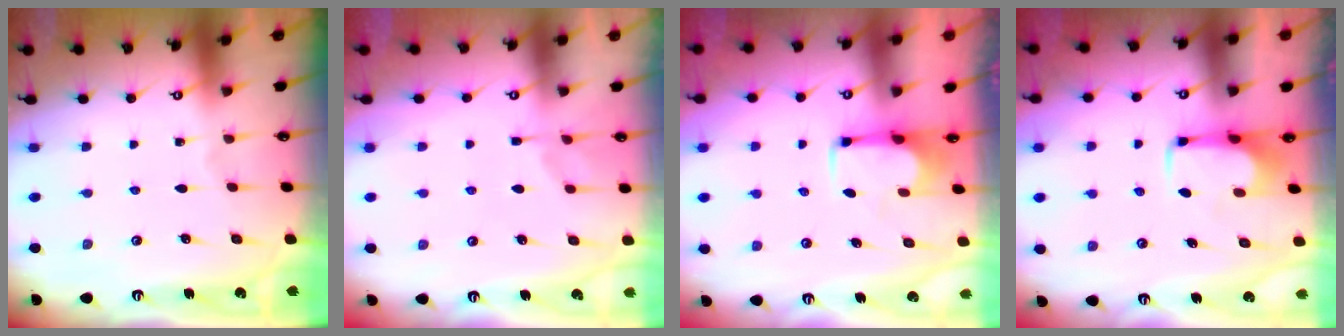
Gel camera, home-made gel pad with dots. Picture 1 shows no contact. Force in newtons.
{"total": 5.4, "press": 5.2, "slide": 1.4}
{"total": 2.4, "press": 2.2, "slide": 1.1}
{"total": 2.0, "press": 1.9, "slide": 0.4}